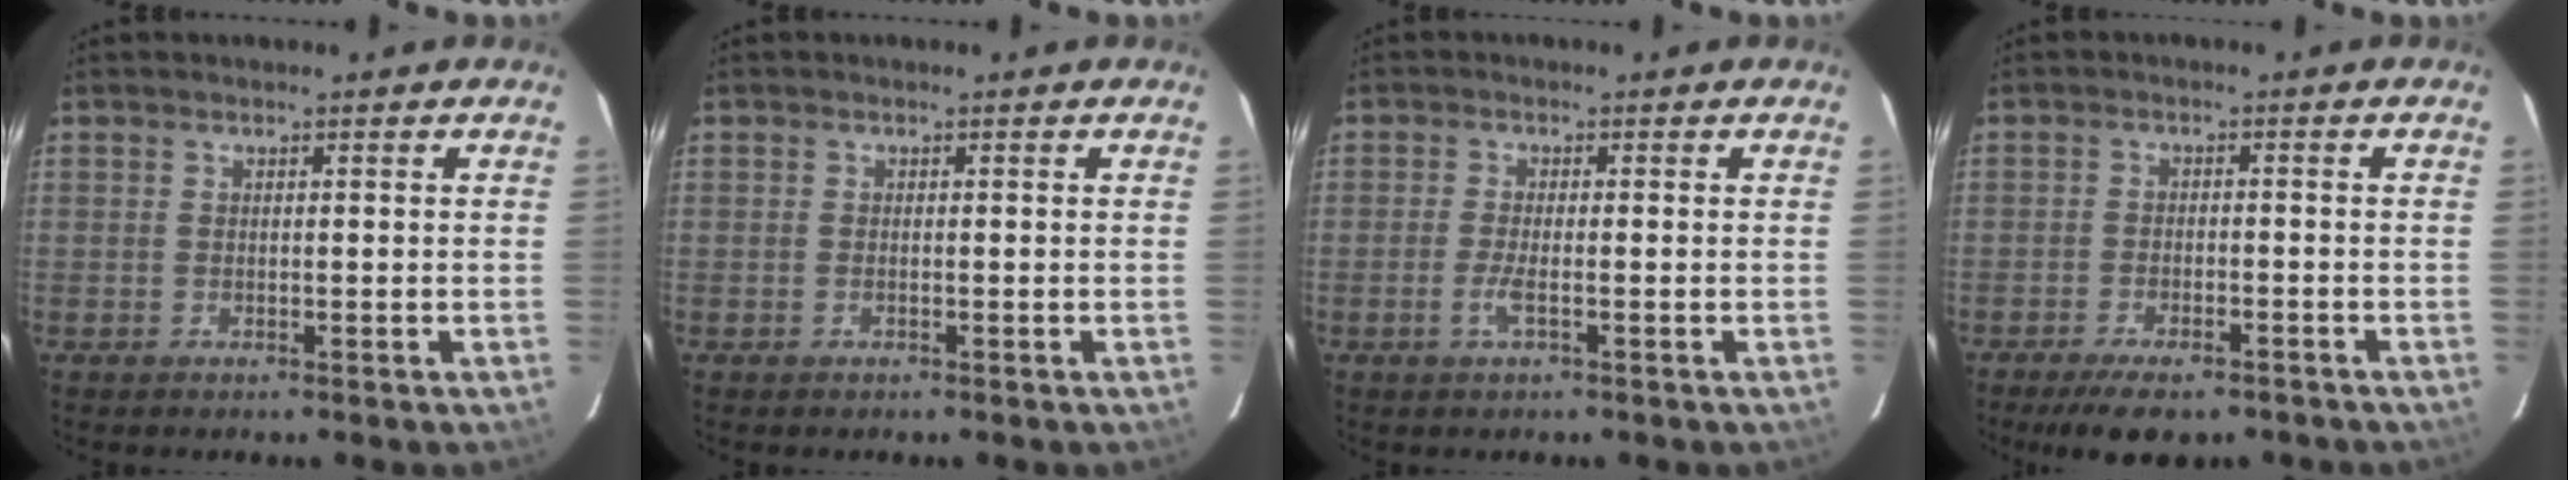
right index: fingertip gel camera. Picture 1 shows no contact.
{"total": 0.0}
{"total": 2.8, "force": [-1.1, 0.4, 2.5], "torque": [-0.055, -0.004, -0.023]}
{"total": 9.2, "force": [-7.0, 3.3, 5.0], "torque": [-0.111, -0.016, -0.107]}